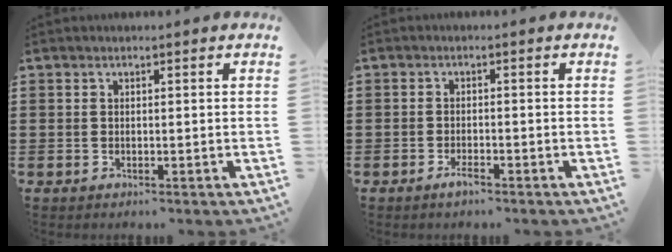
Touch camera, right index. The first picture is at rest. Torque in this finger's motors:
{"motor_torque": [1.22, 0.92, 0.02, 0.00]}